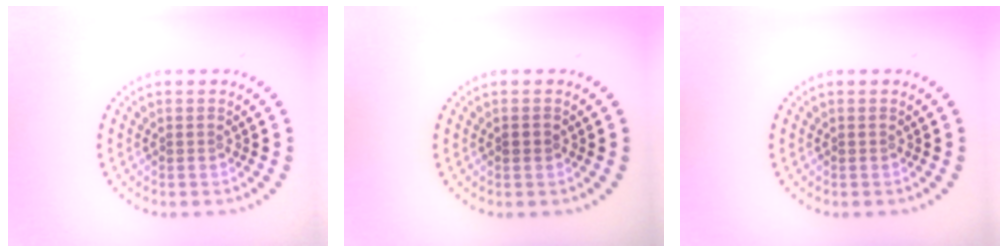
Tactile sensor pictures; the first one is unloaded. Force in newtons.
{"total": 0.9, "press": 0.9, "slide": 0.1}
{"total": 0.0}